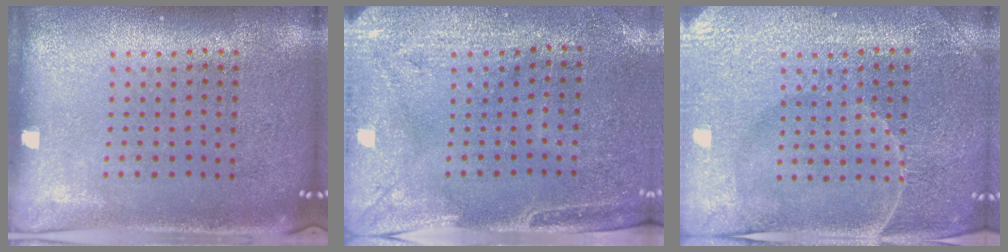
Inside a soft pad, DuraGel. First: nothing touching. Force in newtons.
{"total": 3.0, "press": 2.3, "slide": 1.8}
{"total": 3.9, "press": 3.8, "slide": 0.8}